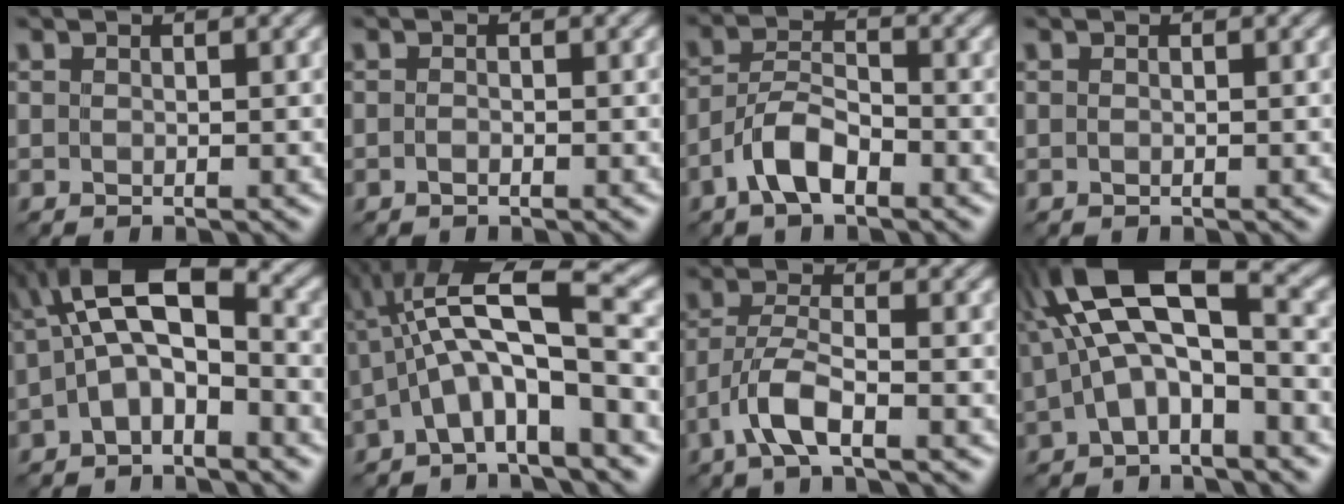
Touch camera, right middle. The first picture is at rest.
{"total": 0.5, "force": [-0.3, 0.2, 0.4], "torque": [-0.009, -0.001, -0.006]}
{"total": 4.2, "force": [-2.5, 1.7, 2.9], "torque": [-0.052, 0.011, -0.053]}
{"total": 0.0}
{"total": 6.3, "force": [-0.4, 2.9, 5.6], "torque": [-0.101, 0.022, -0.021]}
{"total": 7.9, "force": [-0.8, 2.3, 7.5], "torque": [-0.134, 0.023, -0.026]}
{"total": 4.1, "force": [-2.2, 1.1, 3.2], "torque": [-0.072, 0.004, -0.051]}
{"total": 9.7, "force": [1.8, 4.1, 8.6], "torque": [-0.158, 0.028, 0.017]}